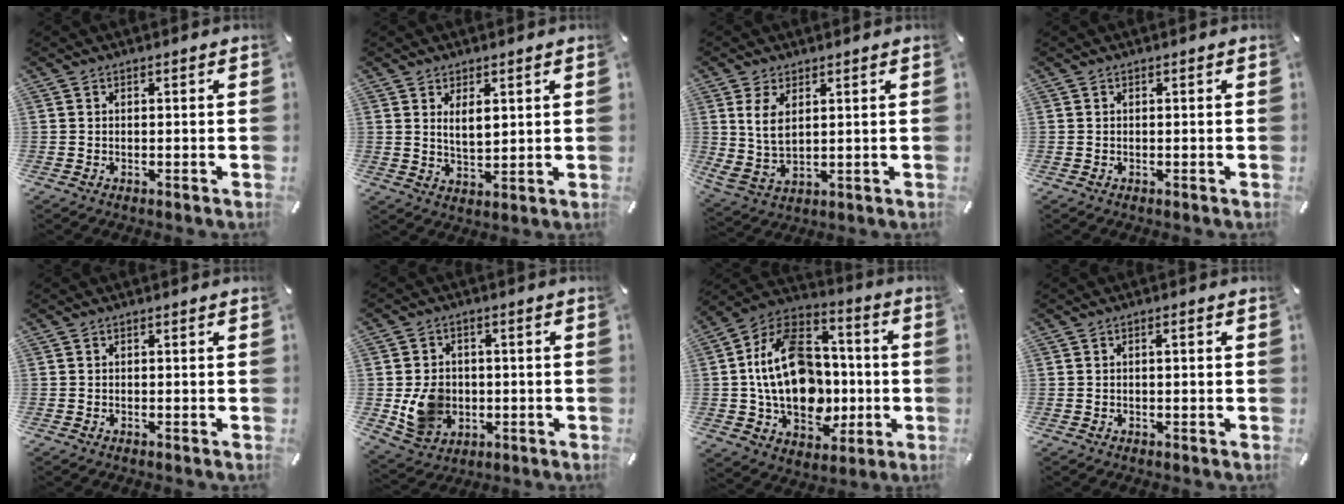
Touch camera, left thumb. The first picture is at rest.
{"total": 4.8, "force": [2.3, 2.2, 3.5], "torque": [-0.060, -0.007, 0.038]}
{"total": 6.2, "force": [2.6, 2.9, 4.8], "torque": [-0.114, -0.013, 0.042]}
{"total": 0.0}
{"total": 0.0}
{"total": 9.0, "force": [-0.9, 8.1, 3.8], "torque": [-0.069, 0.007, -0.014]}
{"total": 21.6, "force": [-1.4, 16.1, 14.3], "torque": [-0.275, 0.015, -0.018]}
{"total": 1.4, "force": [0.1, 0.4, 1.3], "torque": [-0.024, 0.001, 0.000]}